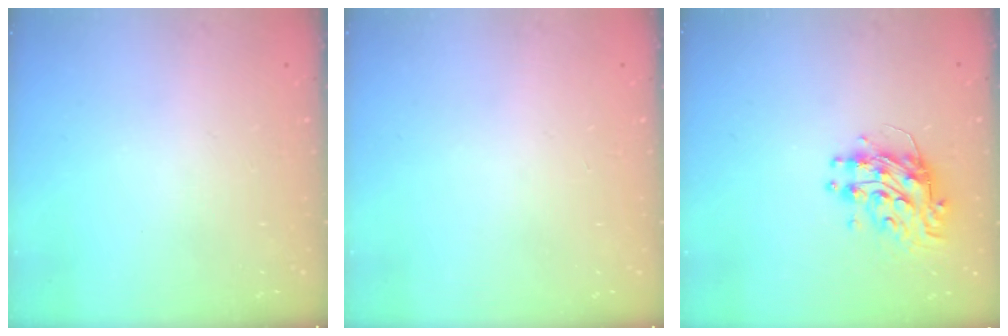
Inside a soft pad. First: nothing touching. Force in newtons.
{"total": 0.0}
{"total": 9.8, "press": 9.8, "slide": 1.1}